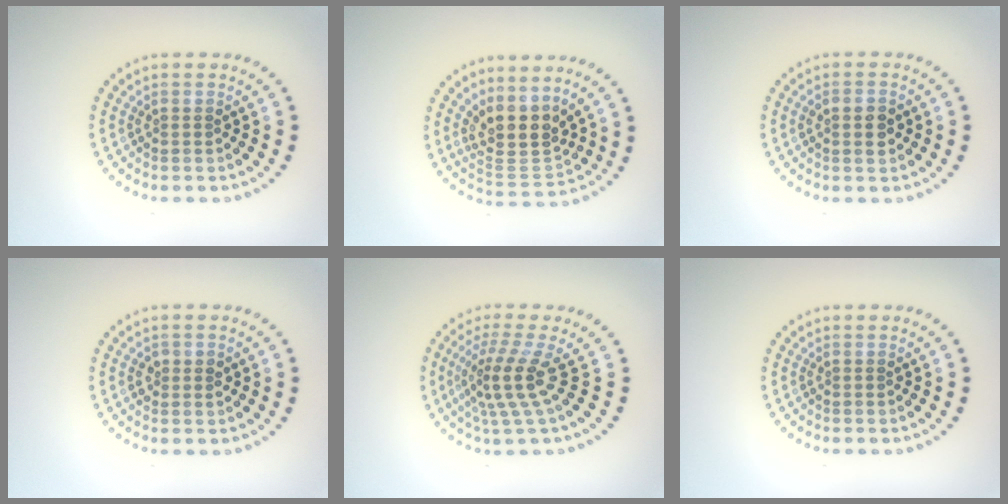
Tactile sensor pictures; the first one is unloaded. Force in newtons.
{"total": 4.2, "press": 3.5, "slide": 2.3}
{"total": 2.0, "press": 2.0, "slide": 0.2}
{"total": 1.5, "press": 1.5, "slide": 0.2}
{"total": 4.0, "press": 2.8, "slide": 2.9}
{"total": 0.0}